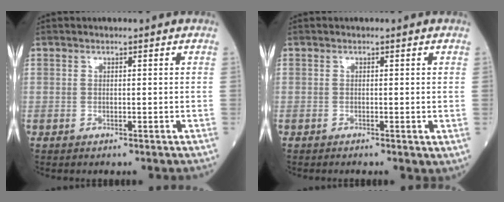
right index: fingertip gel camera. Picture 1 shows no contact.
{"total": 0.8, "force": [-0.2, 0.2, 0.7], "torque": [-0.010, -0.002, -0.006]}